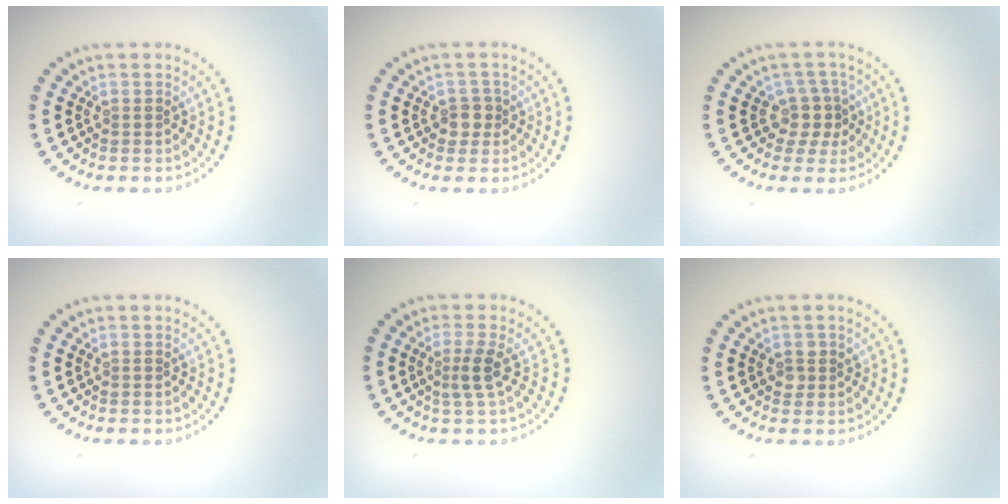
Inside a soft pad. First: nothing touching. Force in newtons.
{"total": 1.8, "press": 1.5, "slide": 0.9}
{"total": 2.6, "press": 2.0, "slide": 1.8}
{"total": 0.0}
{"total": 2.0, "press": 1.4, "slide": 1.3}
{"total": 1.1, "press": 1.1, "slide": 0.2}